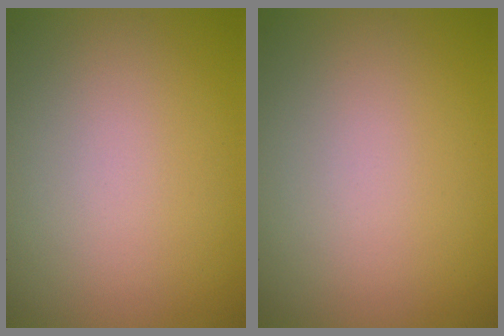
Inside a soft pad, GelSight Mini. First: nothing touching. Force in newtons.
{"total": 0.0}